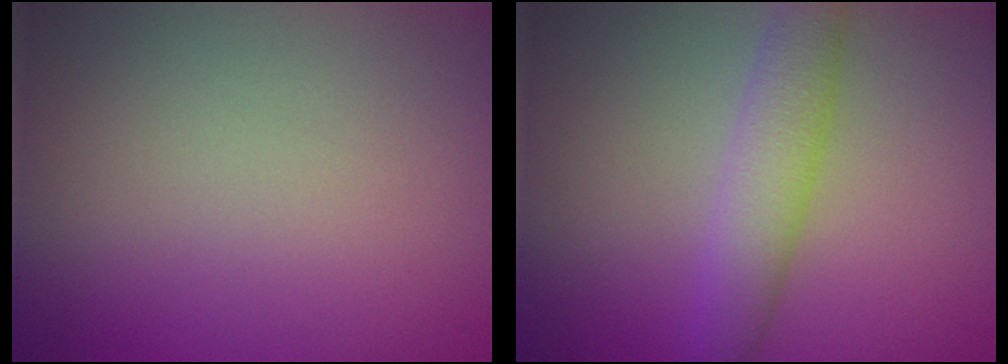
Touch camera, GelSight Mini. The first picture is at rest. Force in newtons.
{"total": 3.9, "press": 3.9, "slide": 0.1}